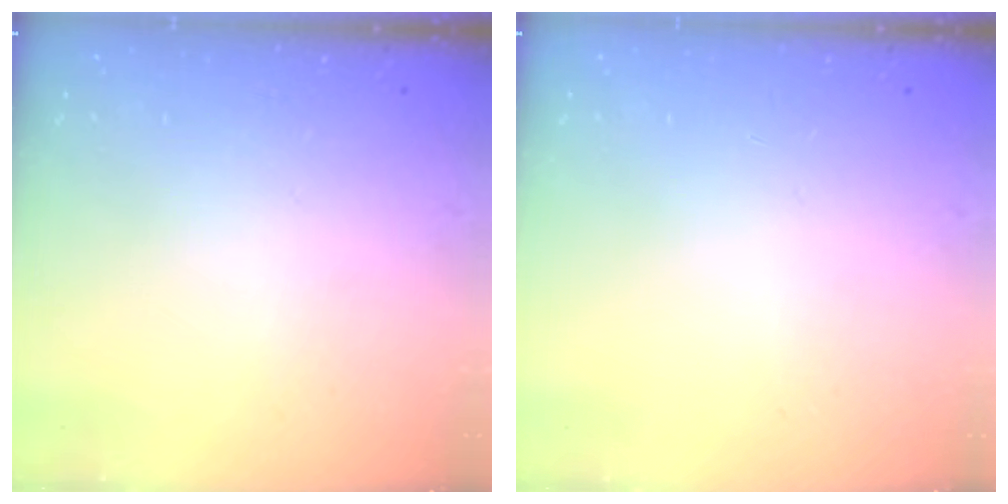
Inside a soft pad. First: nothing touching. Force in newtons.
{"total": 0.0}